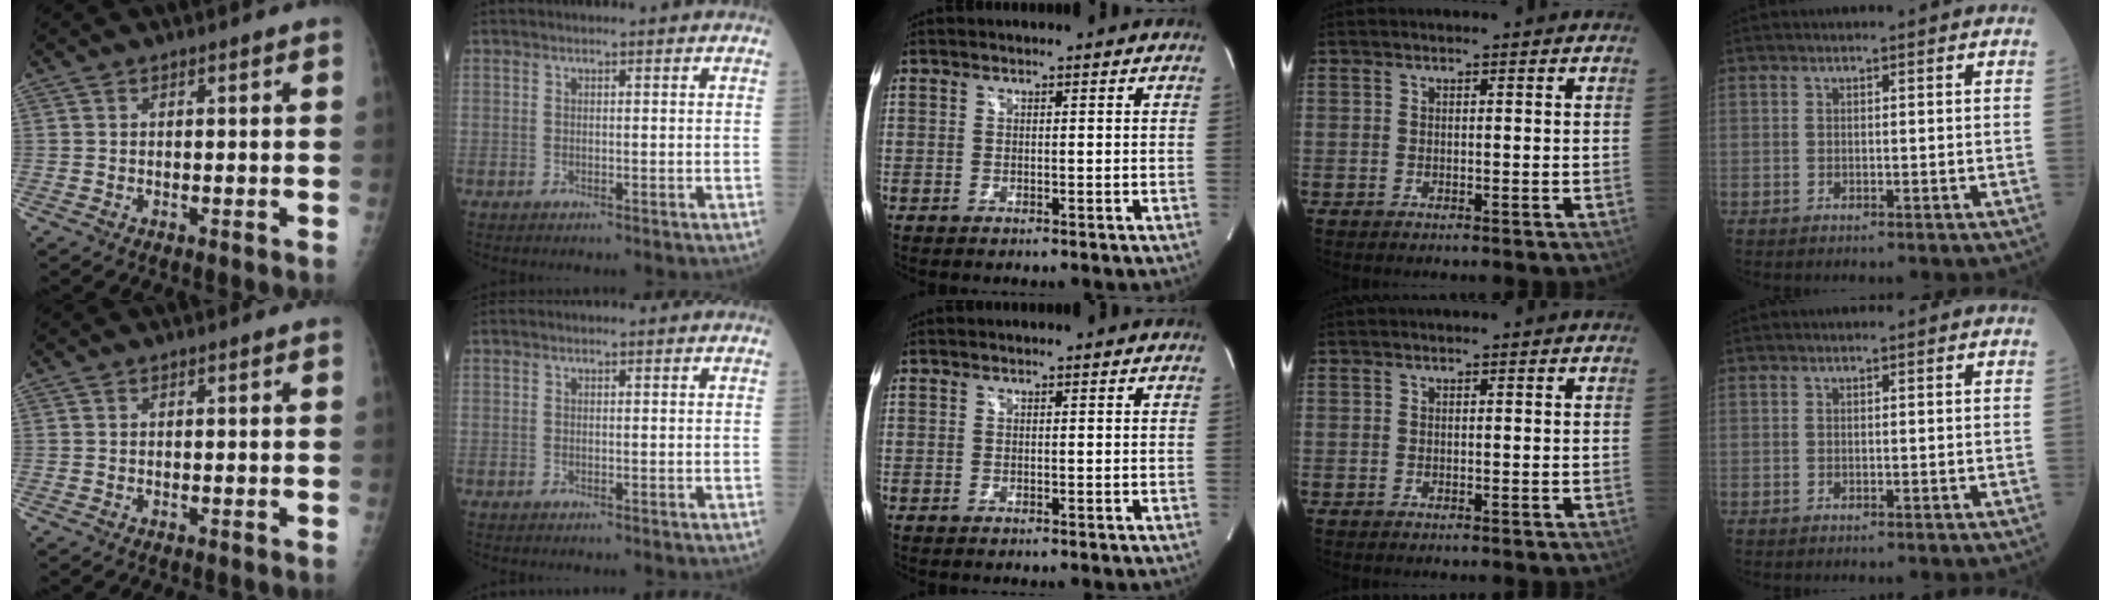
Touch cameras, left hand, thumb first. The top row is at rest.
{}